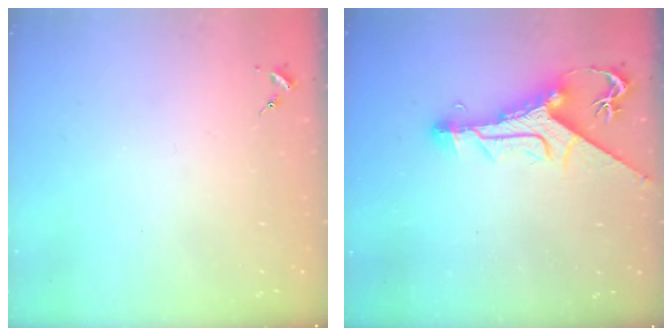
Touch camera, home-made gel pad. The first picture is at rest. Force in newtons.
{"total": 12.1, "press": 12.0, "slide": 1.2}